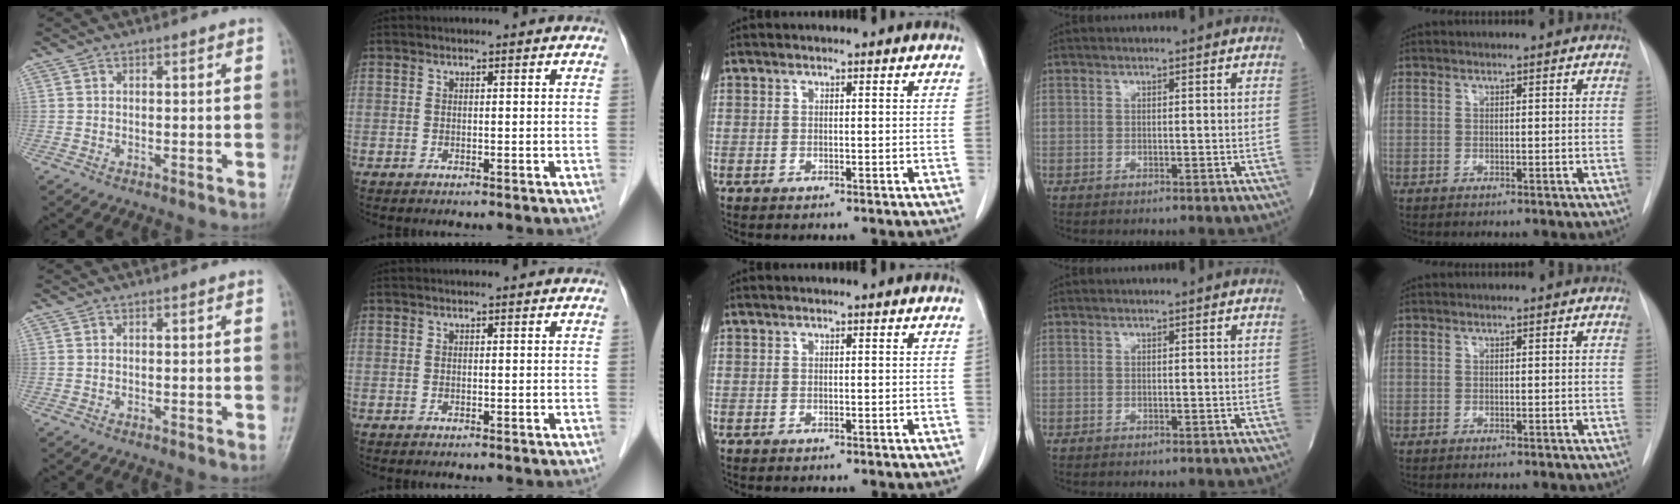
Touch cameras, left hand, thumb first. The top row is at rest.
{}